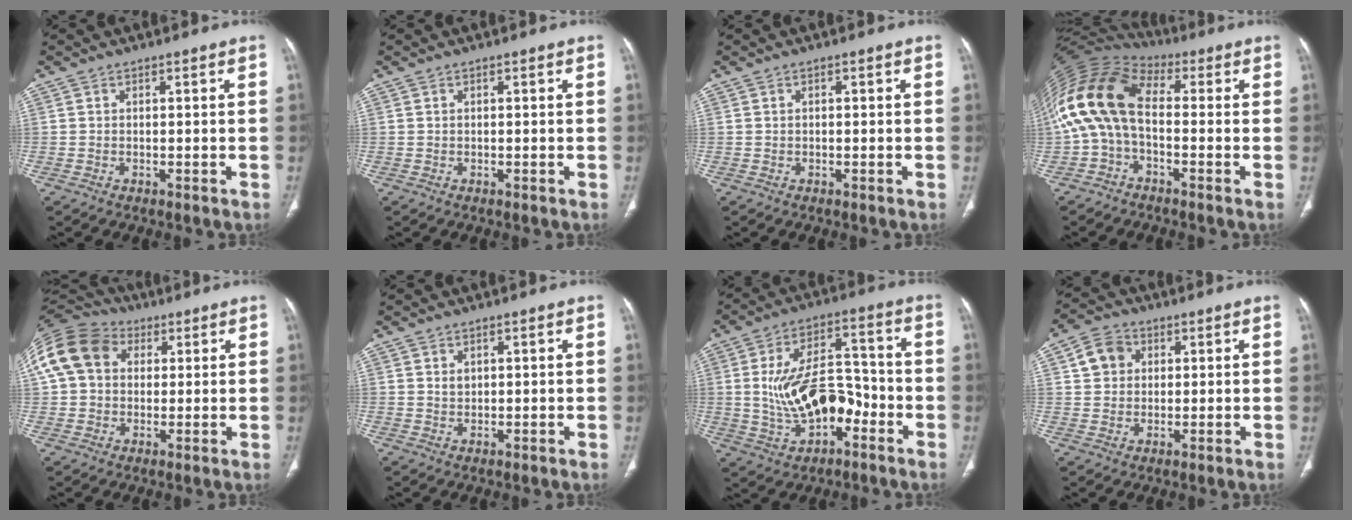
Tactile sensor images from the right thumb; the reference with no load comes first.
{"total": 0.0}
{"total": 0.0}
{"total": 14.2, "force": [-0.4, 8.1, 11.6], "torque": [-0.234, 0.046, -0.024]}
{"total": 16.3, "force": [4.4, 12.8, 9.0], "torque": [-0.192, 0.040, 0.072]}
{"total": 1.3, "force": [0.6, 0.9, 0.7], "torque": [-0.007, -0.005, 0.014]}
{"total": 14.5, "force": [-3.2, 8.3, 11.5], "torque": [-0.181, 0.040, -0.049]}
{"total": 6.1, "force": [1.8, 5.2, 2.7], "torque": [-0.033, 0.005, 0.030]}